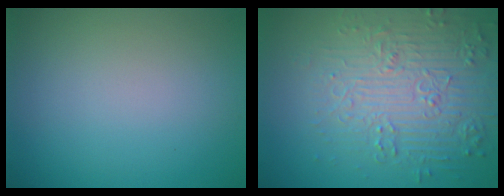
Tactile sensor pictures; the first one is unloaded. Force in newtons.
{"total": 6.2, "press": 5.5, "slide": 2.8}